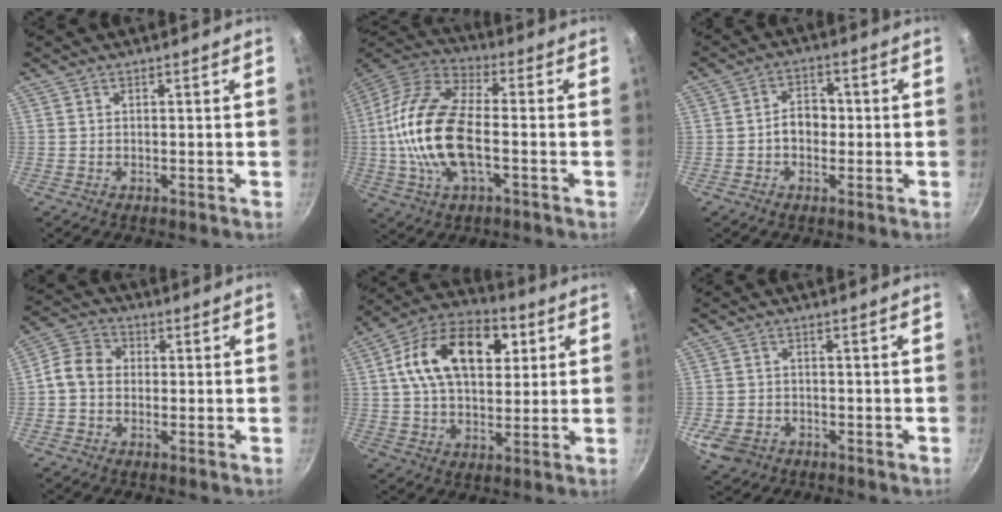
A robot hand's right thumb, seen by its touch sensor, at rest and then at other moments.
{"total": 19.0, "force": [-2.1, 8.8, 16.7], "torque": [-0.359, 0.024, -0.042]}
{"total": 7.4, "force": [-0.3, 5.6, 4.8], "torque": [-0.048, 0.020, -0.012]}
{"total": 7.1, "force": [-0.3, 5.9, 3.9], "torque": [-0.061, 0.025, -0.017]}
{"total": 19.7, "force": [5.3, 12.1, 14.6], "torque": [-0.222, 0.011, 0.082]}
{"total": 5.9, "force": [-2.6, 4.7, 2.5], "torque": [-0.056, 0.011, -0.035]}